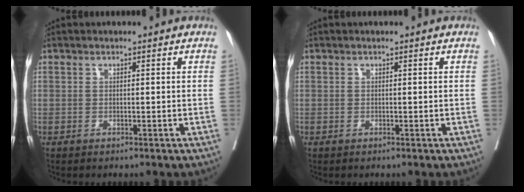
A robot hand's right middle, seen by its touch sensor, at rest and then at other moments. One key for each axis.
{"total": 0.0}